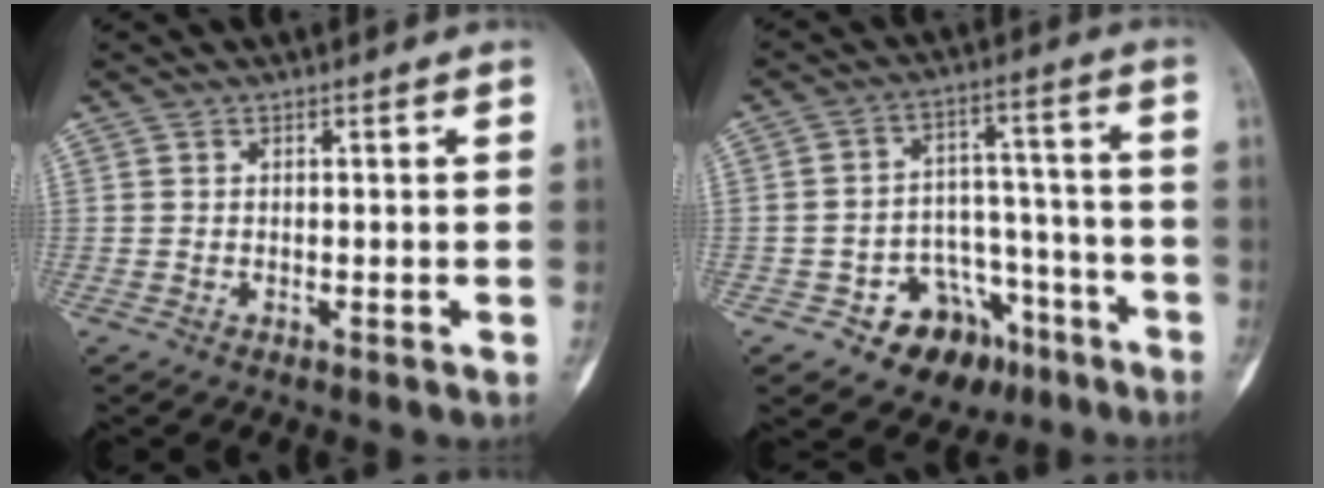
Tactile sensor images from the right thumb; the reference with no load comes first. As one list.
[{"total": 13.1, "force": [-7.7, 9.2, 5.4], "torque": [-0.026, 0.086, -0.109]}]